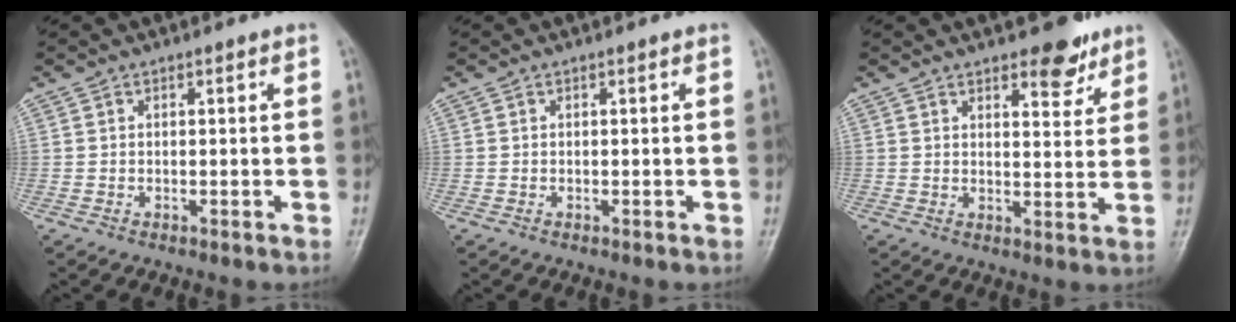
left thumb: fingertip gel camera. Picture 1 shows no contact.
{"total": 0.0}
{"total": 6.8, "force": [4.8, 2.8, 4.0], "torque": [-0.026, -0.030, 0.065]}